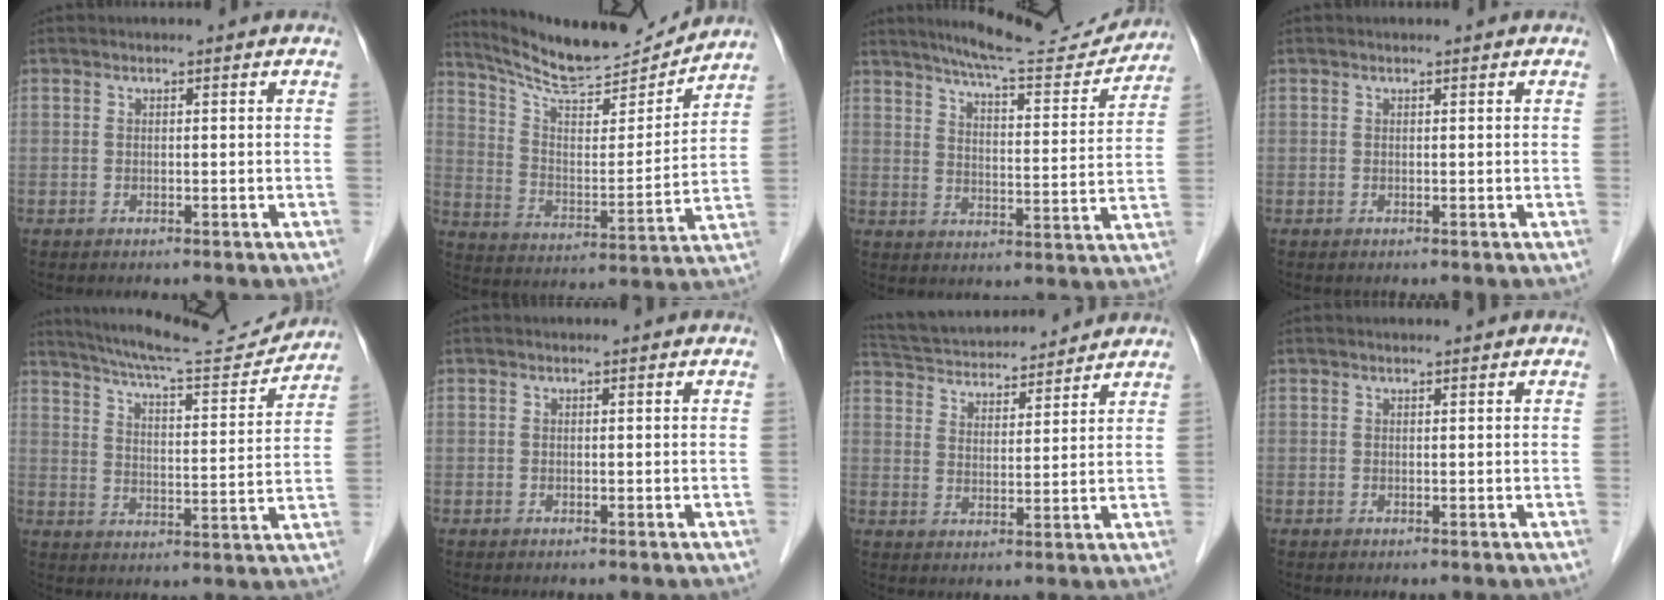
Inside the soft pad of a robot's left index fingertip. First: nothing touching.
{"total": 16.2, "force": [15.5, 1.1, 4.5], "torque": [-0.083, -0.014, 0.252]}
{"total": 15.1, "force": [14.3, 1.1, 4.8], "torque": [-0.074, -0.018, 0.195]}
{"total": 0.7, "force": [0.7, 0.0, 0.2], "torque": [-0.007, 0.007, 0.009]}
{"total": 15.9, "force": [15.2, 0.5, 4.7], "torque": [-0.085, -0.019, 0.220]}
{"total": 0.0}
{"total": 15.9, "force": [14.8, 3.2, 4.9], "torque": [-0.094, 0.035, 0.238]}
{"total": 1.0, "force": [0.9, 0.0, 0.4], "torque": [-0.006, 0.010, 0.017]}